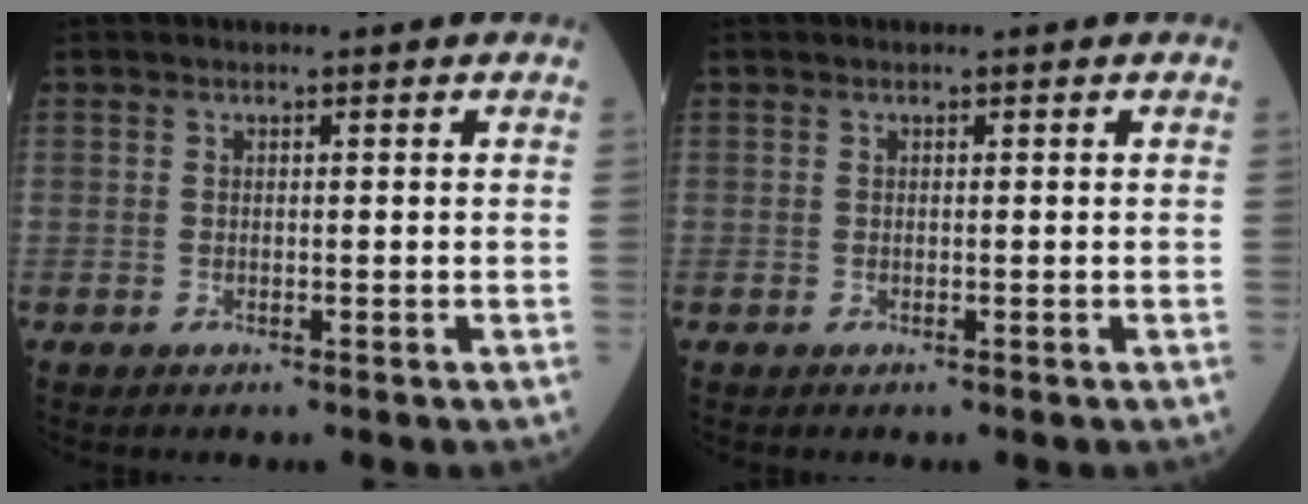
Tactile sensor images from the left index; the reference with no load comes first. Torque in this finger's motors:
{"motor_torque": [0.00, 0.00, 0.00, 0.00]}